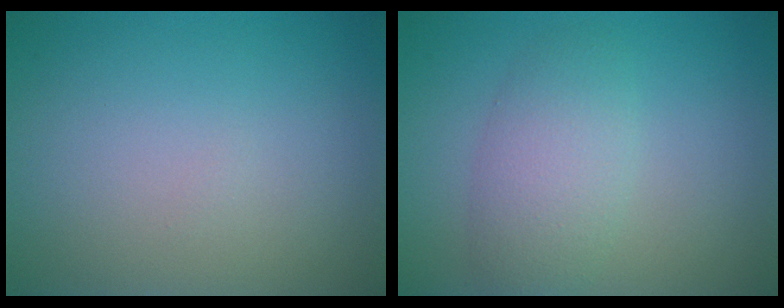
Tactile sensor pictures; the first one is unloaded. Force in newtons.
{"total": 3.7, "press": 3.7, "slide": 0.2}